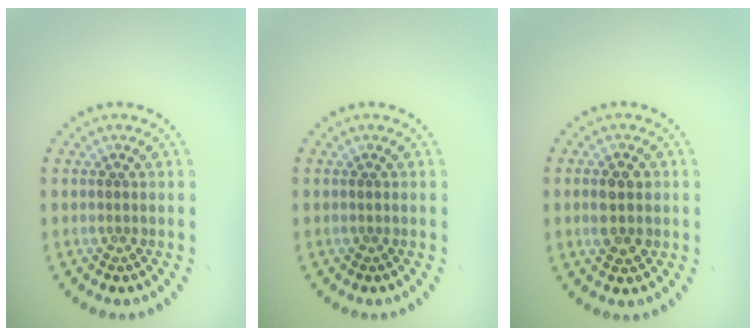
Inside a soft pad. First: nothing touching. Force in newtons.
{"total": 0.0}
{"total": 3.0, "press": 3.0, "slide": 0.0}